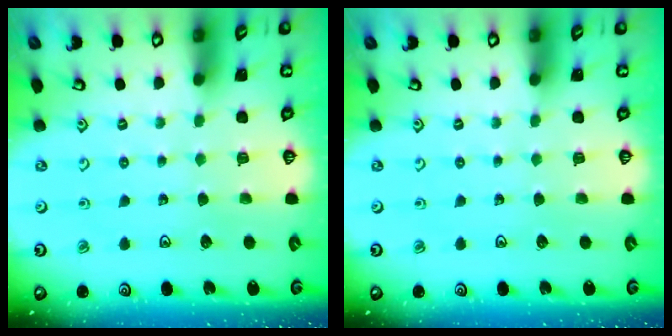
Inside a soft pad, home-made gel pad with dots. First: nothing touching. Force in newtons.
{"total": 0.0}